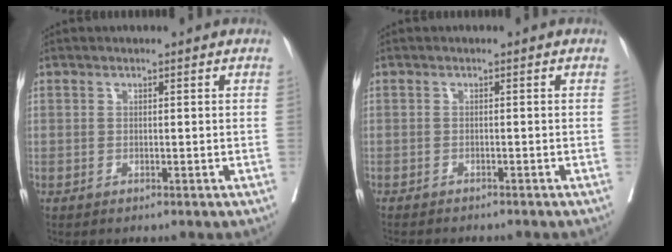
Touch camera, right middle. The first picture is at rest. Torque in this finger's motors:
{"motor_torque": [0.89, -1.16, 0.10, 0.03]}